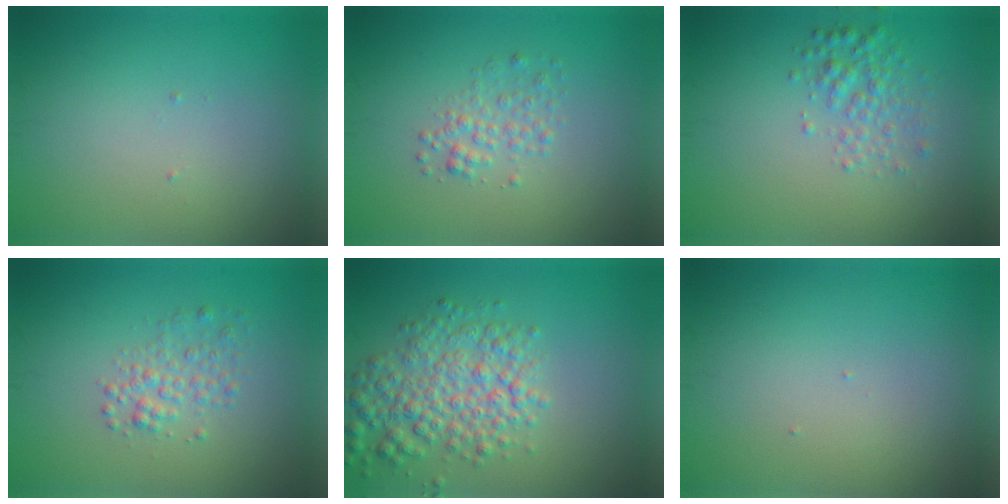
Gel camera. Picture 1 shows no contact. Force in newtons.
{"total": 1.8, "press": 1.8, "slide": 0.1}
{"total": 2.4, "press": 2.4, "slide": 0.1}
{"total": 2.1, "press": 2.1, "slide": 0.1}
{"total": 5.4, "press": 5.4, "slide": 0.2}
{"total": 0.0}